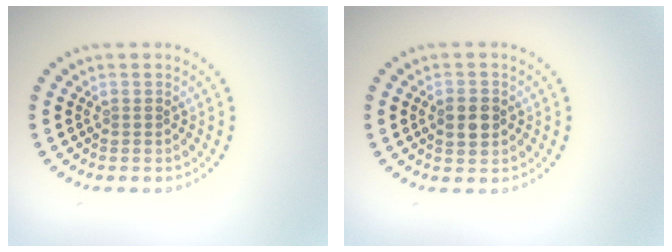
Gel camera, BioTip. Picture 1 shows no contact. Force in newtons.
{"total": 2.9, "press": 2.9, "slide": 0.1}